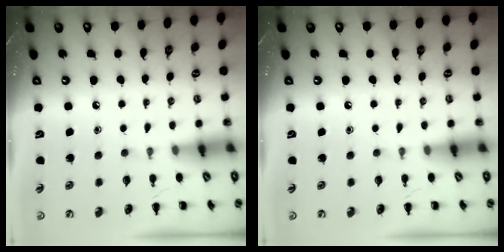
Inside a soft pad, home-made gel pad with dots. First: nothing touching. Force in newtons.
{"total": 0.0}